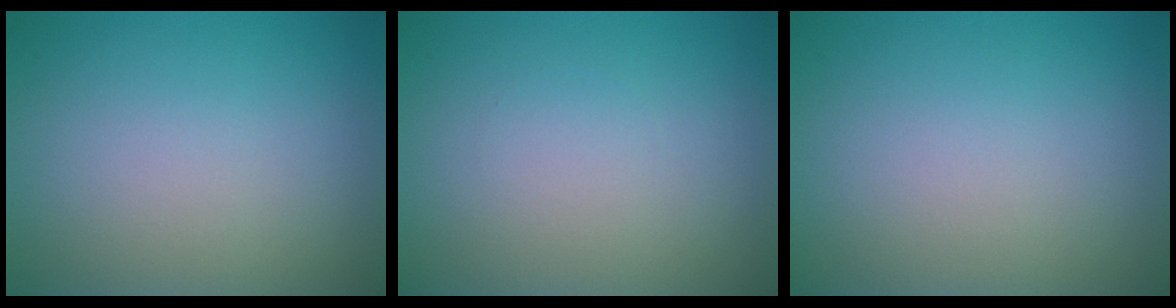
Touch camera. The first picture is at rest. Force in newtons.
{"total": 0.0}
{"total": 0.0}